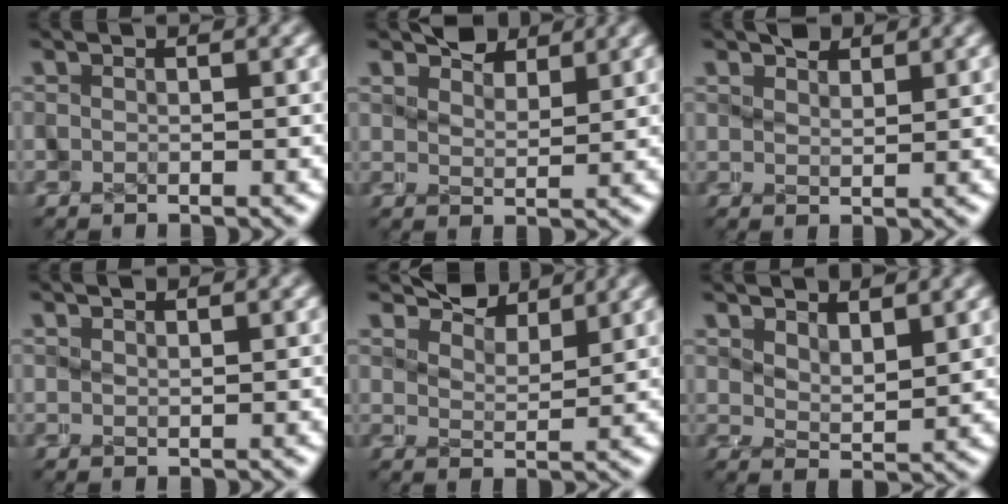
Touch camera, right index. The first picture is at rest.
{"total": 4.5, "force": [3.1, 2.4, 2.2], "torque": [-0.029, 0.002, 0.046]}
{"total": 2.4, "force": [1.9, 1.0, 1.0], "torque": [-0.014, -0.007, 0.034]}
{"total": 1.2, "force": [1.2, 0.2, 0.3], "torque": [-0.003, -0.002, 0.020]}
{"total": 5.8, "force": [4.3, 2.6, 2.7], "torque": [-0.036, 0.016, 0.060]}
{"total": 3.3, "force": [2.7, 0.8, 1.7], "torque": [-0.028, -0.005, 0.046]}